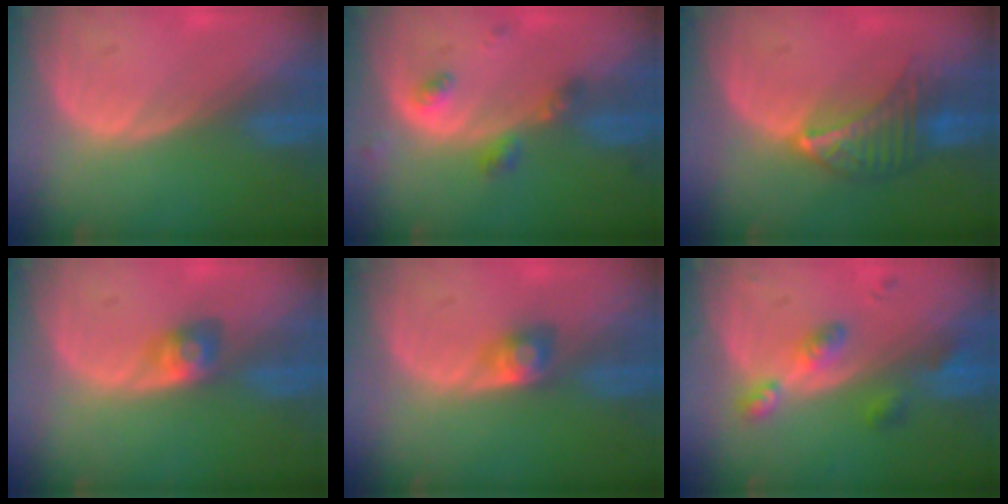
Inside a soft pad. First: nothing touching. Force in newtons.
{"total": 3.9, "press": 3.9, "slide": 0.7}
{"total": 7.1, "press": 6.4, "slide": 3.1}
{"total": 2.8, "press": 2.6, "slide": 1.0}
{"total": 2.6, "press": 2.5, "slide": 0.7}
{"total": 4.6, "press": 4.6, "slide": 0.6}